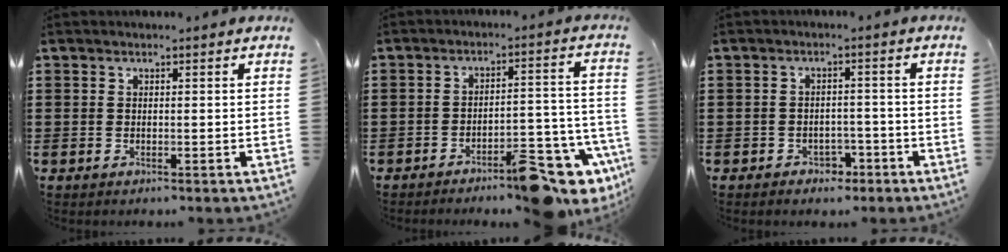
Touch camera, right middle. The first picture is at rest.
{"total": 9.4, "force": [-7.3, 2.0, 5.5], "torque": [-0.074, 0.017, -0.133]}
{"total": 2.4, "force": [-2.0, 1.3, 0.2], "torque": [-0.012, 0.003, -0.045]}